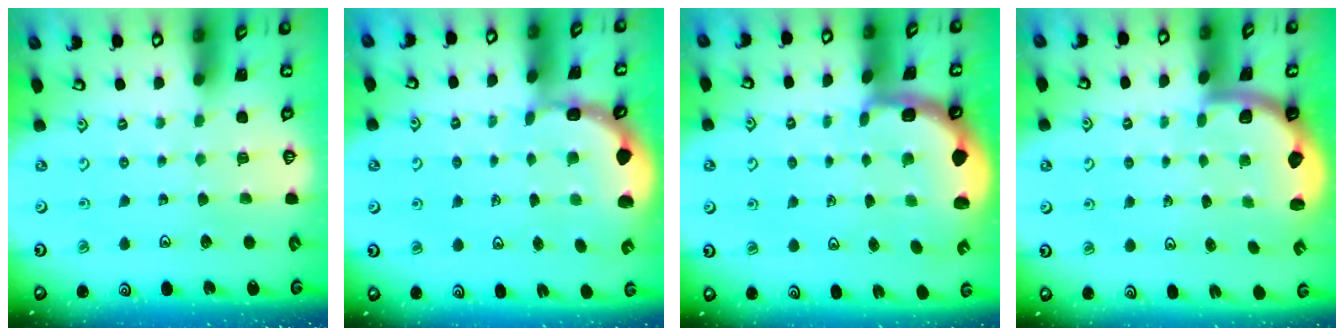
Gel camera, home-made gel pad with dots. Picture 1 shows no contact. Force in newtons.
{"total": 2.6, "press": 2.4, "slide": 0.9}
{"total": 2.1, "press": 1.9, "slide": 0.8}
{"total": 2.0, "press": 2.0, "slide": 0.5}